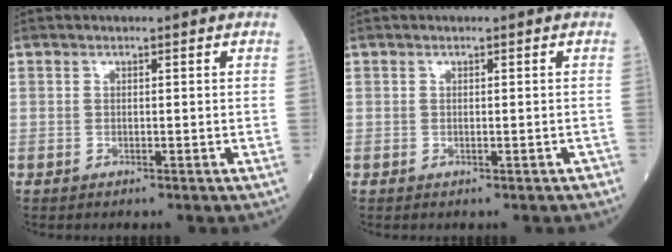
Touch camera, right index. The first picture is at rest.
{"total": 0.5, "force": [-0.3, 0.2, 0.4], "torque": [-0.012, -0.001, -0.003]}